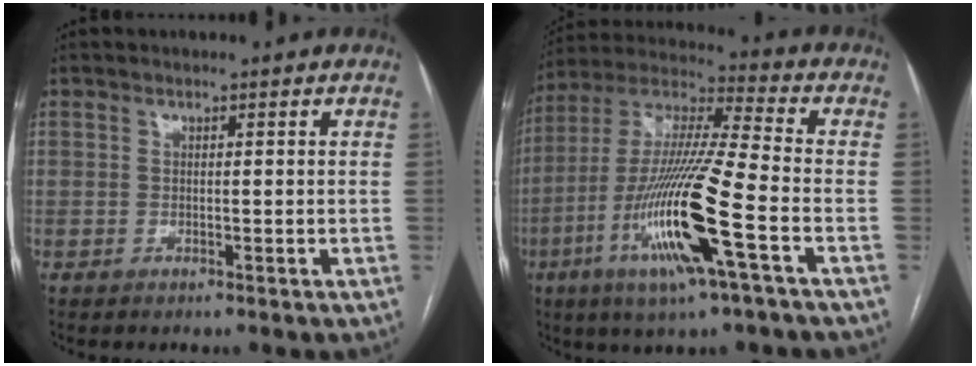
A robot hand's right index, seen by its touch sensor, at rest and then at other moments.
{"total": 19.0, "force": [-6.9, 0.7, 17.7], "torque": [-0.372, -0.021, -0.131]}